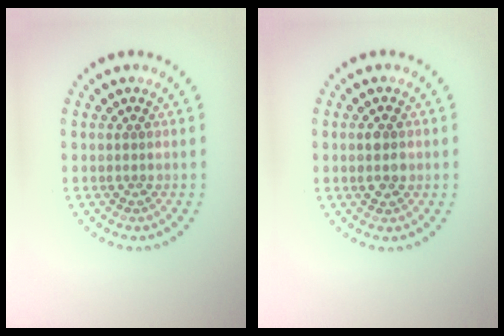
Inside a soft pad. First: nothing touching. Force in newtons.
{"total": 2.3, "press": 2.3, "slide": 0.1}